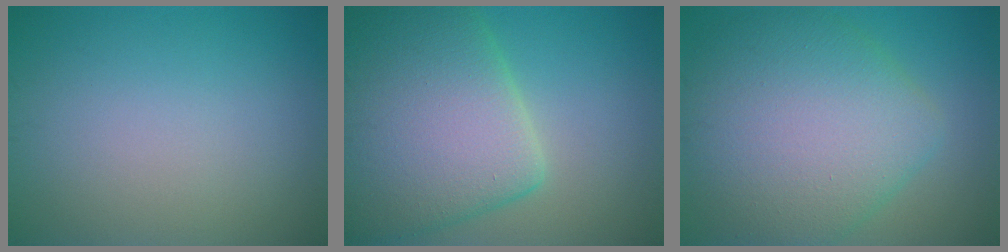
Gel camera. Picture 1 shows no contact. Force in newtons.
{"total": 11.3, "press": 11.2, "slide": 0.4}
{"total": 10.2, "press": 10.2, "slide": 0.4}